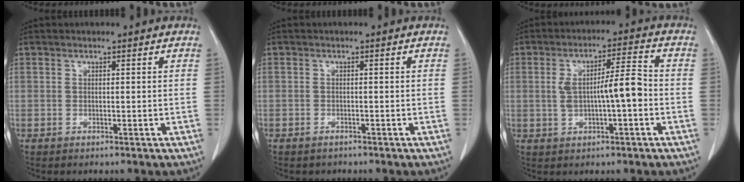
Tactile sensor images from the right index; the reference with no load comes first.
{"total": 1.0, "force": [-0.8, 0.6, 0.0], "torque": [-0.008, 0.001, -0.013]}
{"total": 7.4, "force": [-0.7, 1.3, 7.2], "torque": [-0.131, 0.016, -0.009]}